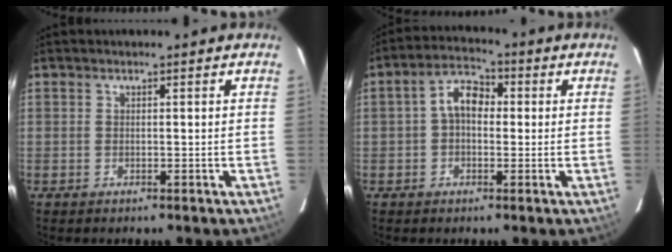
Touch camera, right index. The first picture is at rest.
{"total": 5.9, "force": [0.2, 3.9, 4.4], "torque": [-0.081, 0.024, -0.001]}